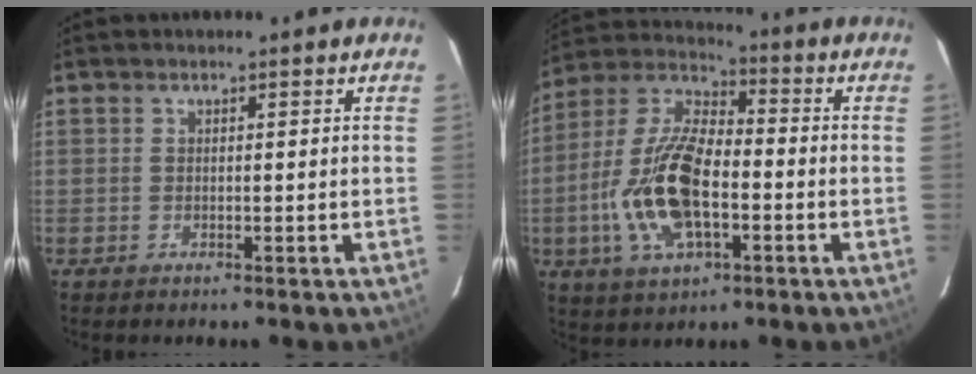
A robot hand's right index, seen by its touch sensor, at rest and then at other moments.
{"total": 15.9, "force": [-4.3, 7.2, 13.6], "torque": [-0.286, 0.002, -0.084]}